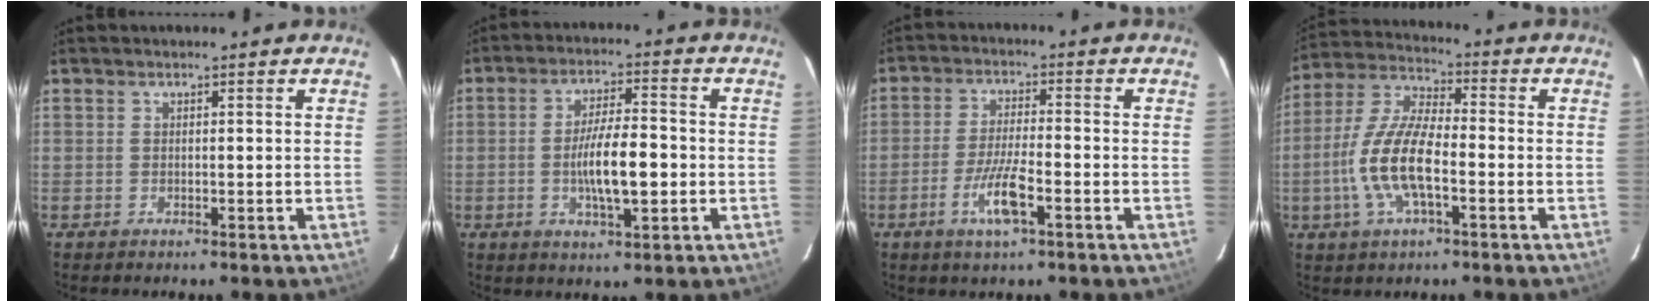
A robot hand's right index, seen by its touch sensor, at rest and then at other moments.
{"total": 9.2, "force": [-1.7, 2.2, 8.8], "torque": [-0.161, -0.004, -0.025]}
{"total": 7.4, "force": [-3.6, 1.3, 6.3], "torque": [-0.131, -0.007, -0.068]}
{"total": 12.9, "force": [-3.6, 4.4, 11.5], "torque": [-0.245, 0.000, -0.075]}